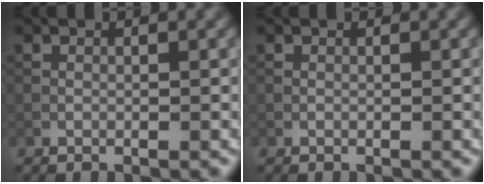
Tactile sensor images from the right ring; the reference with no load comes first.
{"total": 0.0}